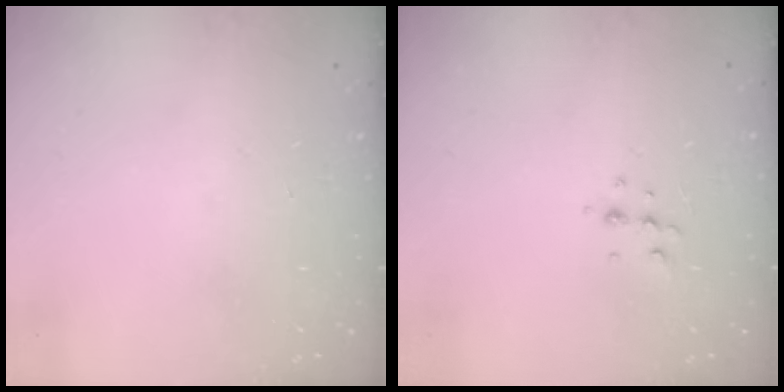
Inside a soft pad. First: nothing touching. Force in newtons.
{"total": 4.8, "press": 4.7, "slide": 1.1}